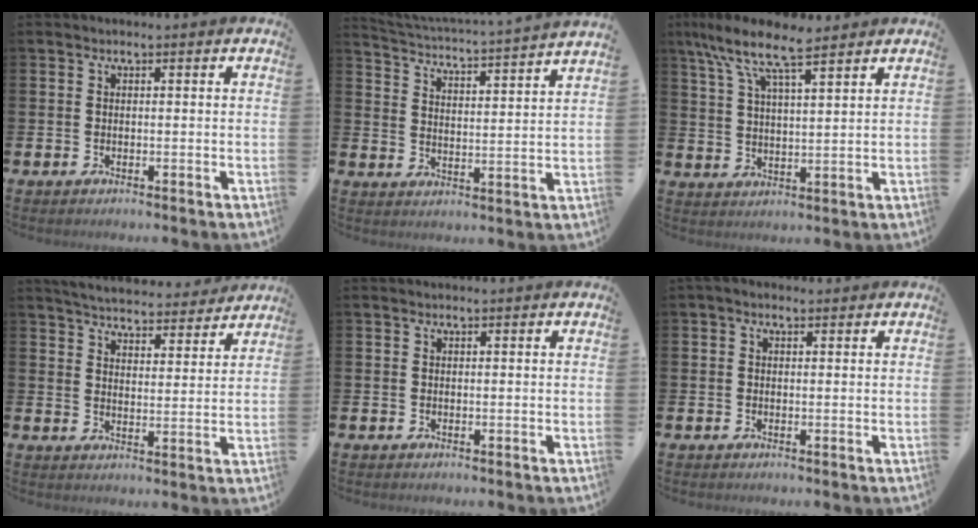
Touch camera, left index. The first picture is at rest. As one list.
[{"total": 3.8, "force": [3.7, -0.6, 0.5], "torque": [-0.029, -0.042, 0.058]}, {"total": 9.1, "force": [7.3, 2.0, 5.0], "torque": [-0.111, -0.026, 0.128]}, {"total": 5.4, "force": [5.3, 0.7, 0.5], "torque": [-0.027, -0.039, 0.091]}, {"total": 0.0}, {"total": 1.0, "force": [0.4, 0.7, 0.6], "torque": [-0.004, 0.005, 0.005]}]